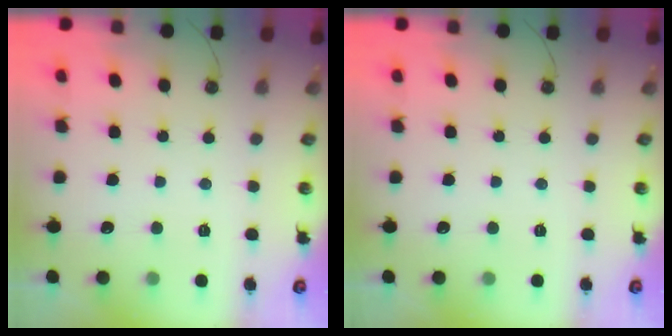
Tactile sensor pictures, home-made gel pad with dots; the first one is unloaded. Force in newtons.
{"total": 0.0}